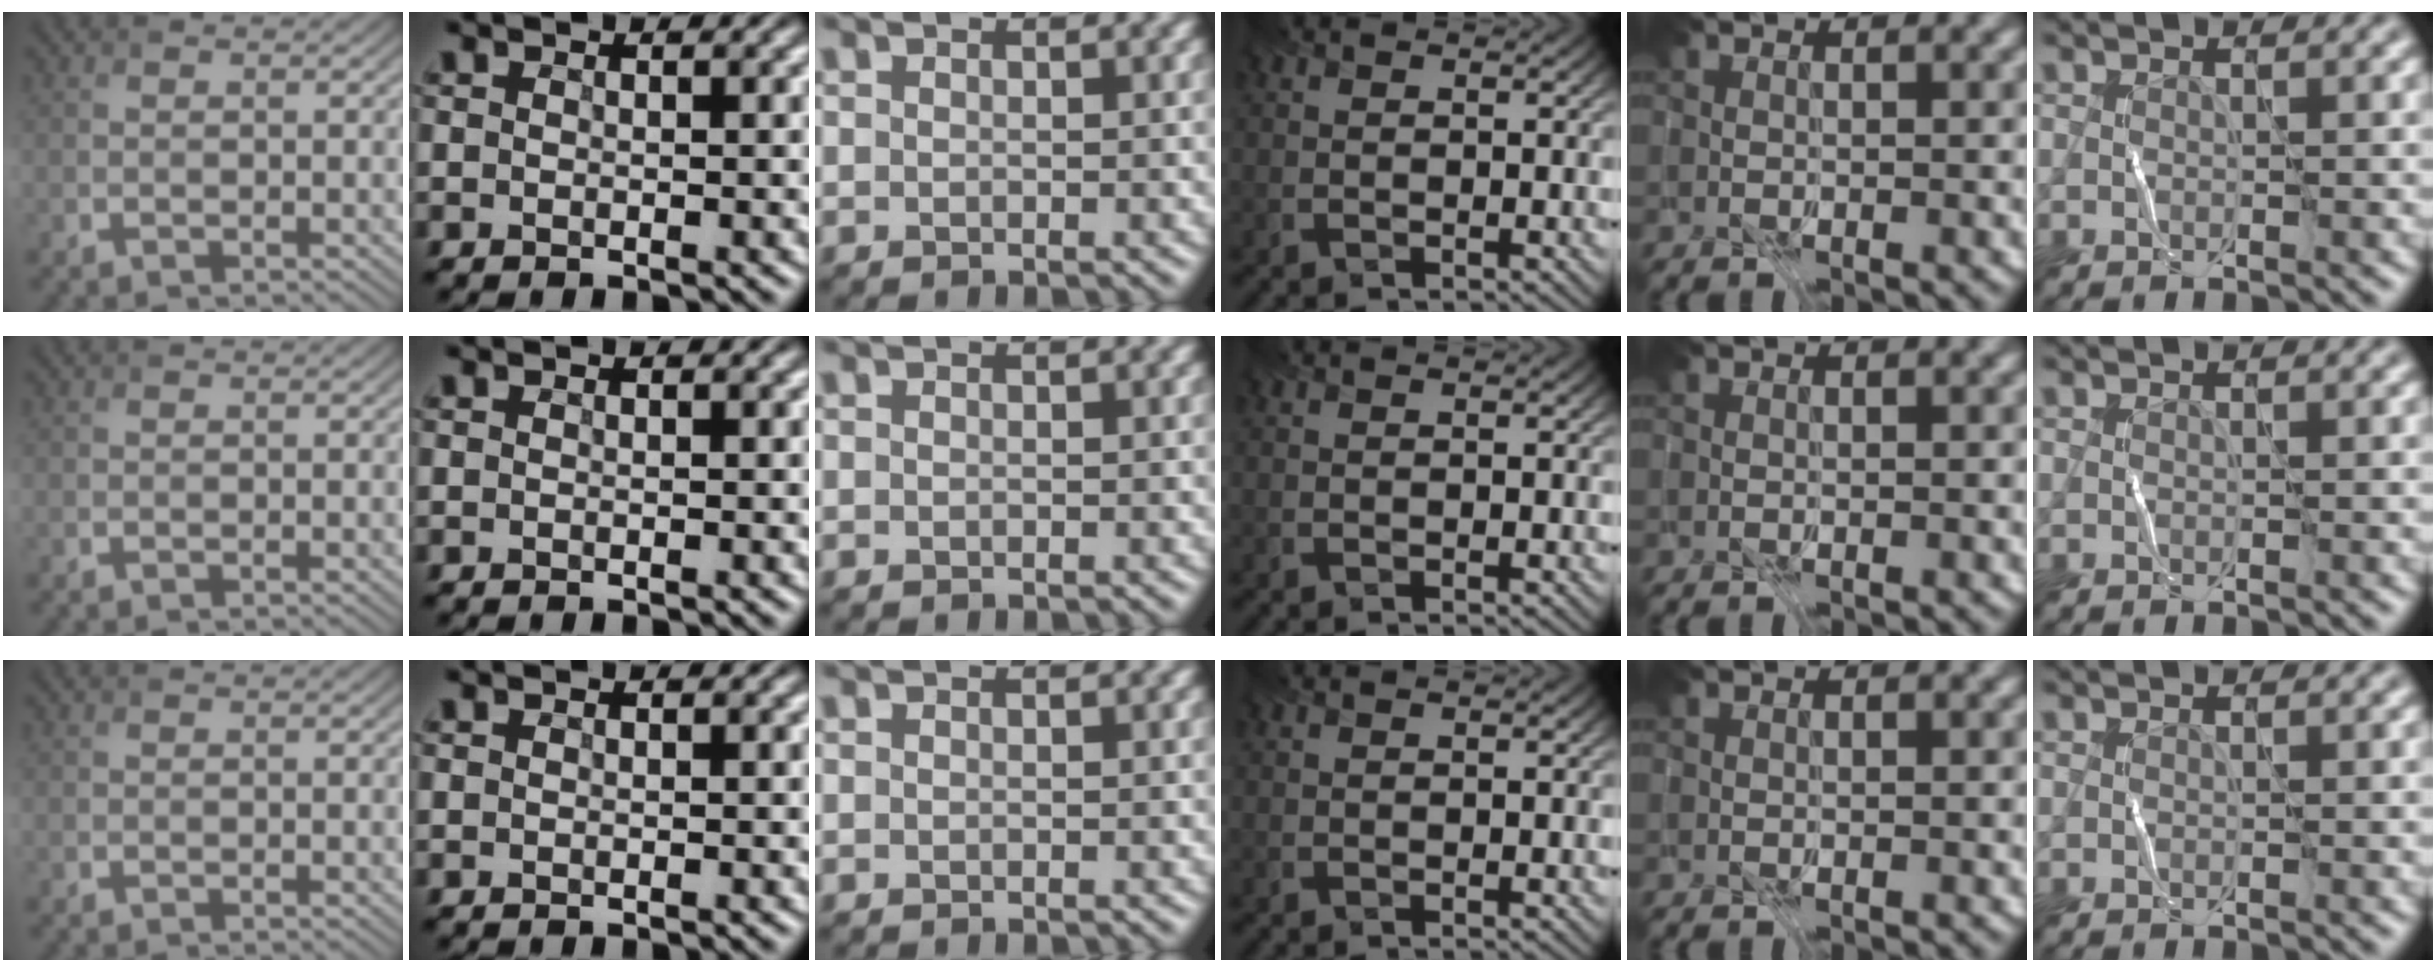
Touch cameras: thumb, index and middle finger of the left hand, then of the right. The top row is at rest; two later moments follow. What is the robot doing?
{"motion": "fold", "object": "file"}